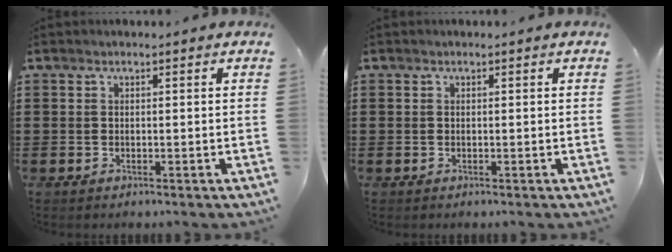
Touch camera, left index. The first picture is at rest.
{"total": 0.0}